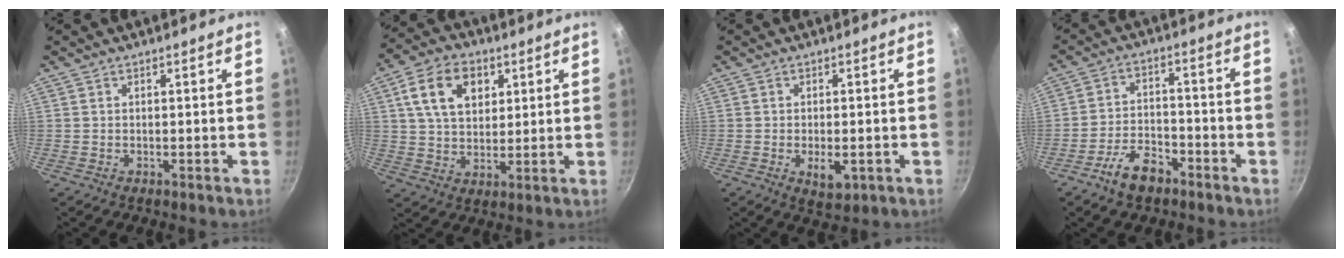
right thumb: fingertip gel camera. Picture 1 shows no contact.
{"total": 12.1, "force": [4.2, 8.2, 7.9], "torque": [-0.117, 0.000, 0.069]}
{"total": 4.7, "force": [-1.3, 2.3, 3.9], "torque": [-0.052, -0.001, -0.011]}
{"total": 7.9, "force": [-5.2, 3.9, 4.5], "torque": [-0.068, 0.042, -0.094]}